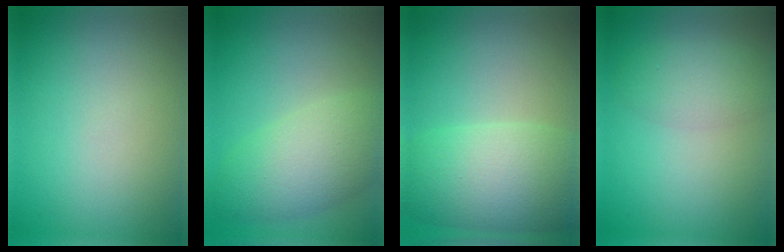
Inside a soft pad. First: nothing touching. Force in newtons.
{"total": 6.1, "press": 6.1, "slide": 0.2}
{"total": 8.3, "press": 8.2, "slide": 0.4}
{"total": 2.8, "press": 2.8, "slide": 0.1}